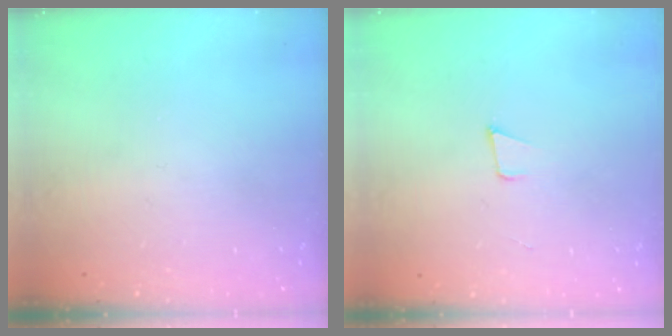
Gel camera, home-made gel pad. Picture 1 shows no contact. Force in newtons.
{"total": 3.9, "press": 2.9, "slide": 2.6}